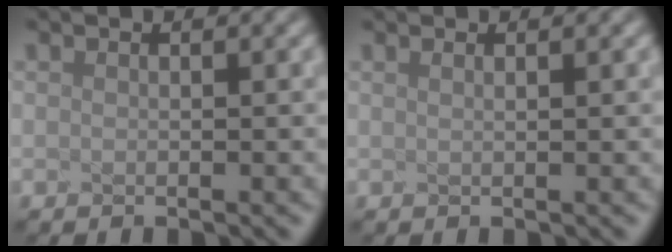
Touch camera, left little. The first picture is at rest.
{"total": 0.8, "force": [0.5, 0.3, 0.5], "torque": [-0.003, 0.012, 0.002]}